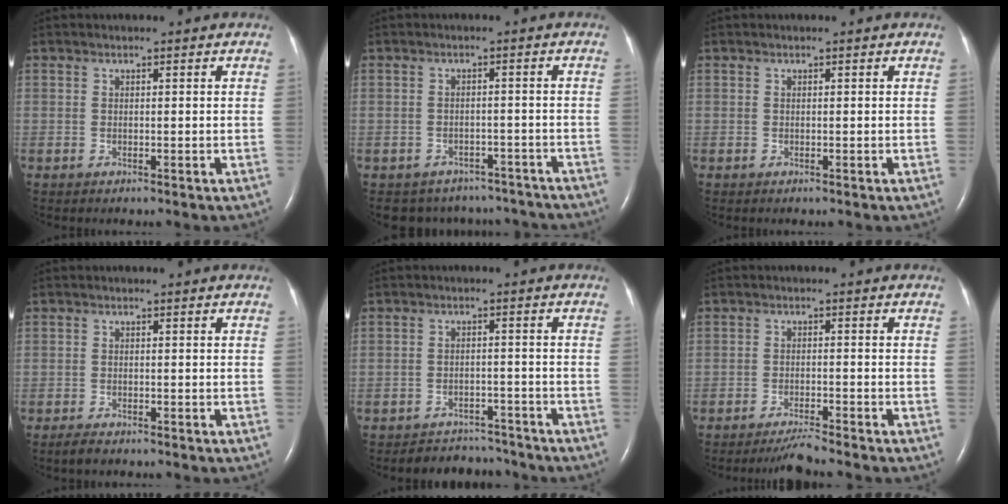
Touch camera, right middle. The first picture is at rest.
{"total": 10.1, "force": [-9.1, 4.5, 0.7], "torque": [-0.009, 0.019, -0.097]}
{"total": 0.0}
{"total": 1.6, "force": [-1.4, 0.4, 0.8], "torque": [-0.027, -0.004, -0.023]}
{"total": 6.0, "force": [-5.7, 1.9, -0.6], "torque": [0.011, 0.014, -0.079]}
{"total": 3.1, "force": [-2.9, -0.7, 0.9], "torque": [-0.025, -0.016, -0.053]}